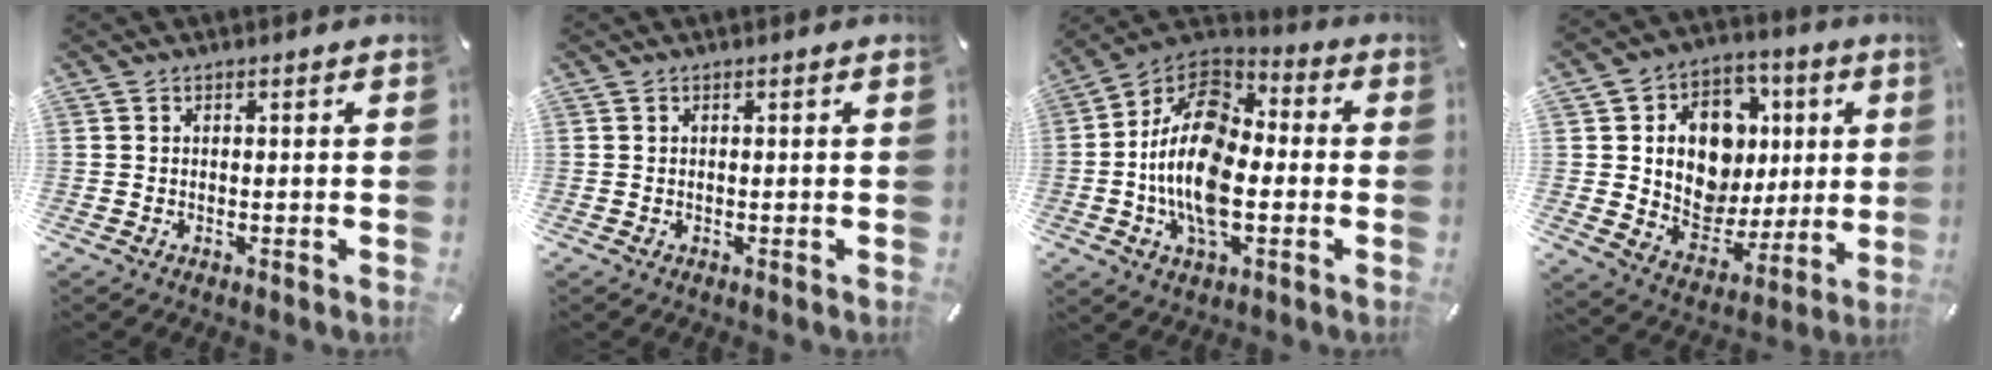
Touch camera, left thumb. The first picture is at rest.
{"total": 0.0}
{"total": 18.6, "force": [-3.7, 11.1, 14.5], "torque": [-0.298, 0.011, -0.069]}
{"total": 14.3, "force": [2.8, 12.2, 7.1], "torque": [-0.108, -0.019, 0.068]}